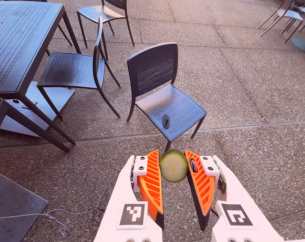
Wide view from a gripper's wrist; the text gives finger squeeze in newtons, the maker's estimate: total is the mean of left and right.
{"total": 9.3, "left": 8.8, "right": 9.8}